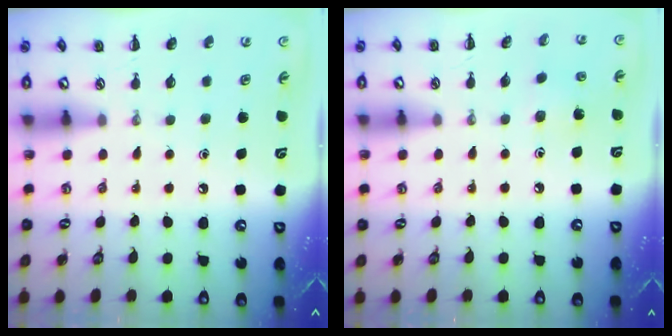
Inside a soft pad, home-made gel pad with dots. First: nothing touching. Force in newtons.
{"total": 2.4, "press": 2.4, "slide": 0.6}